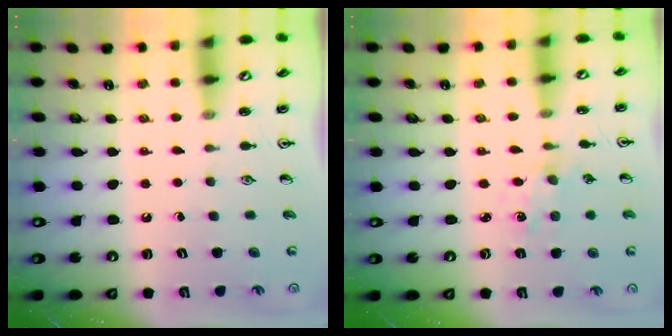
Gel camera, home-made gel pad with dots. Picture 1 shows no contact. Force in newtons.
{"total": 1.4, "press": 1.4, "slide": 0.2}